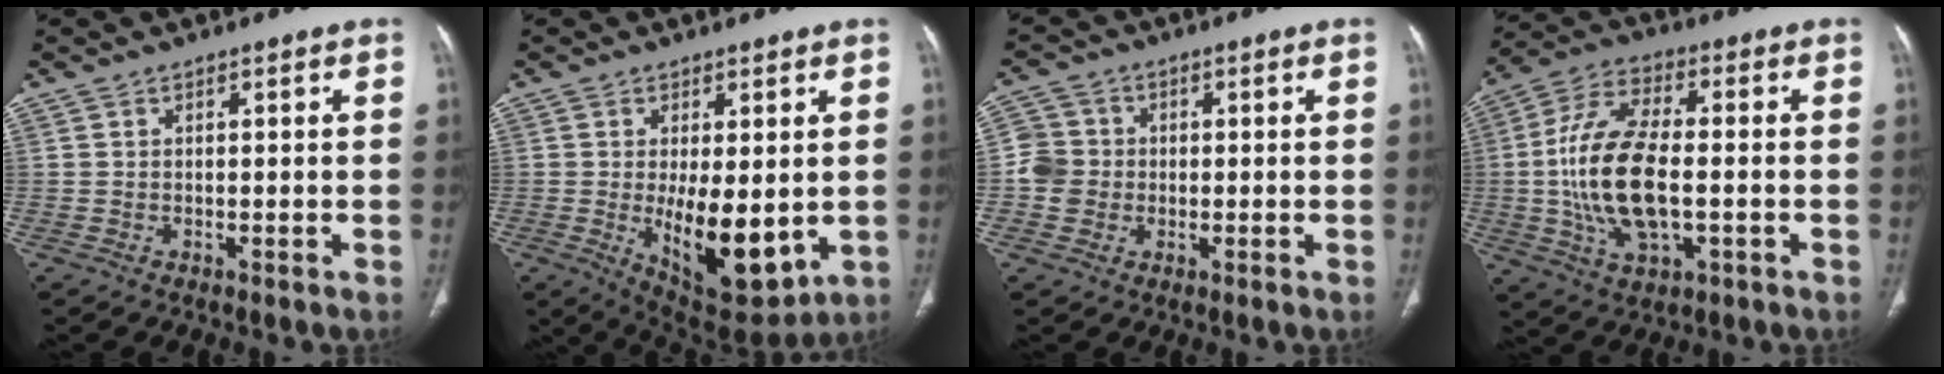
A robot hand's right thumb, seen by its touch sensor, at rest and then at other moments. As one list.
[{"total": 14.4, "force": [-1.6, 6.4, 12.8], "torque": [-0.175, -0.027, -0.003]}, {"total": 5.6, "force": [-0.7, 5.4, 1.6], "torque": [-0.015, 0.011, -0.020]}, {"total": 17.5, "force": [-1.6, 8.4, 15.3], "torque": [-0.308, 0.015, -0.027]}]